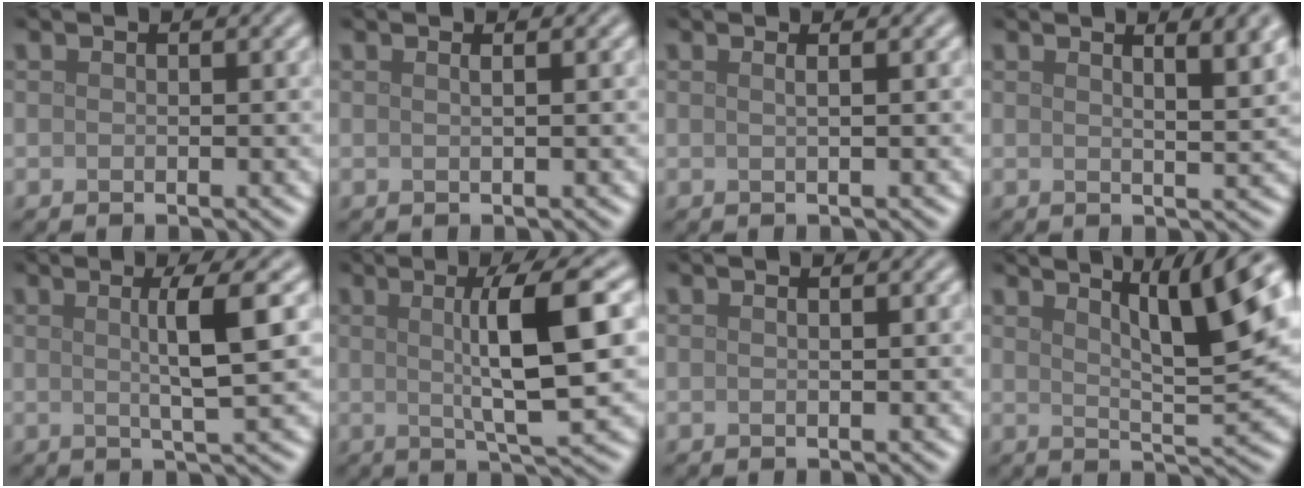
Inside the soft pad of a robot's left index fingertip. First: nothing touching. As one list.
[{"total": 1.1, "force": [0.5, 0.5, 0.8], "torque": [-0.005, 0.001, -0.003]}, {"total": 1.4, "force": [0.6, 0.7, 1.1], "torque": [-0.006, -0.002, -0.008]}, {"total": 5.5, "force": [2.9, 1.9, 4.3], "torque": [-0.024, 0.020, 0.028]}, {"total": 4.8, "force": [0.9, 0.6, 4.6], "torque": [-0.075, 0.005, 0.013]}, {"total": 8.1, "force": [1.2, 1.4, 7.9], "torque": [-0.108, 0.011, 0.019]}, {"total": 0.7, "force": [0.3, 0.3, 0.5], "torque": [-0.003, 0.001, -0.001]}, {"total": 9.0, "force": [4.5, 2.0, 7.5], "torque": [-0.081, 0.023, 0.065]}]